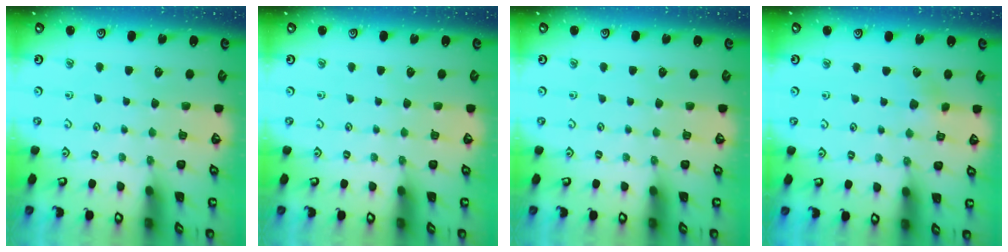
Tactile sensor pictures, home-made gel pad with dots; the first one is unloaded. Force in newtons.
{"total": 0.0}
{"total": 0.0}
{"total": 3.5, "press": 3.5, "slide": 0.3}